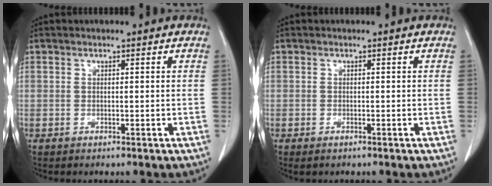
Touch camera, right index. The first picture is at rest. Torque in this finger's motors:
{"motor_torque": [0.04, -0.01, 0.04, 0.01]}